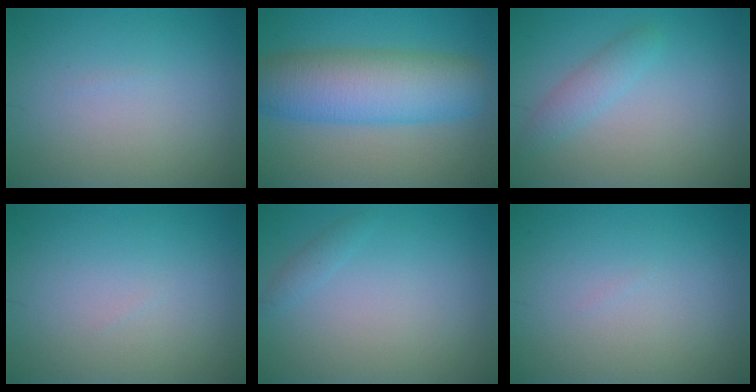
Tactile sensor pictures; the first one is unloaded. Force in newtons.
{"total": 8.9, "press": 8.9, "slide": 0.1}
{"total": 1.9, "press": 1.9, "slide": 0.1}
{"total": 0.0}
{"total": 0.8, "press": 0.8, "slide": 0.0}
{"total": 0.0}